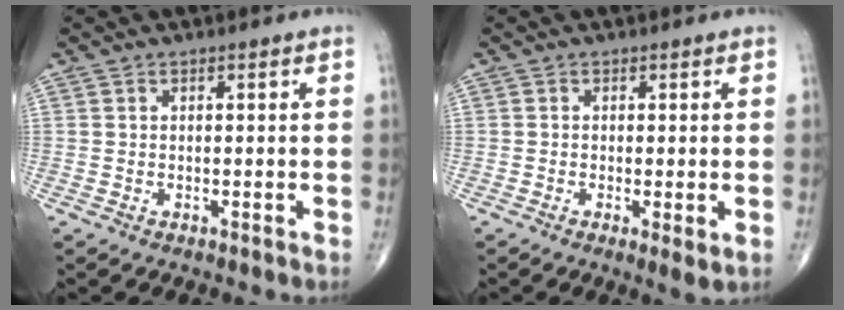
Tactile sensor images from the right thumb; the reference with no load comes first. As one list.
[{"total": 2.7, "force": [-0.6, 0.6, 2.6], "torque": [-0.051, -0.012, -0.013]}]